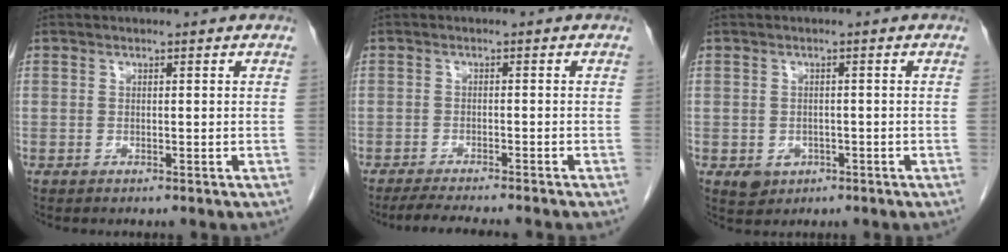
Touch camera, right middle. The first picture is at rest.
{"total": 7.0, "force": [-6.2, -0.1, 3.3], "torque": [-0.042, -0.016, -0.094]}
{"total": 3.0, "force": [-1.4, 2.5, 1.0], "torque": [-0.014, 0.004, -0.011]}